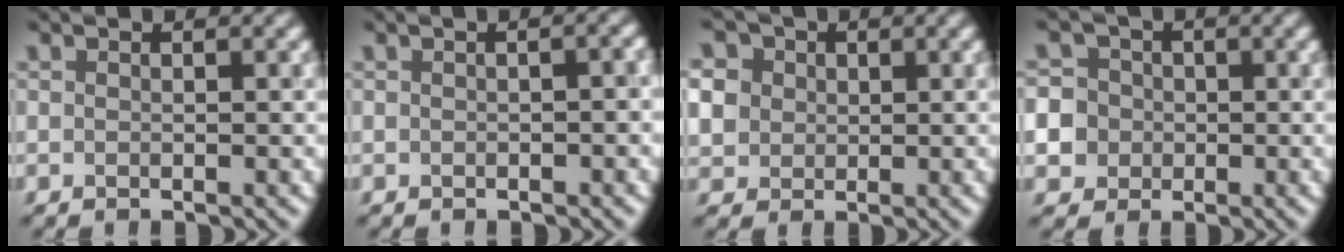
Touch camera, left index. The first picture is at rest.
{"total": 2.8, "force": [0.1, 1.2, 2.5], "torque": [-0.016, 0.006, 0.003]}
{"total": 7.0, "force": [2.3, 5.8, 3.2], "torque": [-0.078, 0.025, 0.030]}
{"total": 8.3, "force": [-1.2, 7.9, 2.4], "torque": [-0.059, 0.014, -0.043]}